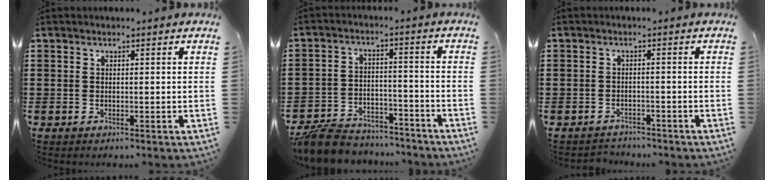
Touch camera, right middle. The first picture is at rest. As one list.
[{"total": 7.2, "force": [-6.9, 1.4, 1.3], "torque": [-0.037, 0.015, -0.139]}, {"total": 2.0, "force": [-1.9, 0.4, -0.4], "torque": [-0.001, 0.001, -0.044]}]